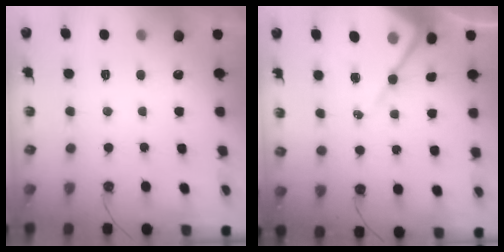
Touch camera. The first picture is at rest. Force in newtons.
{"total": 12.4, "press": 12.3, "slide": 1.3}